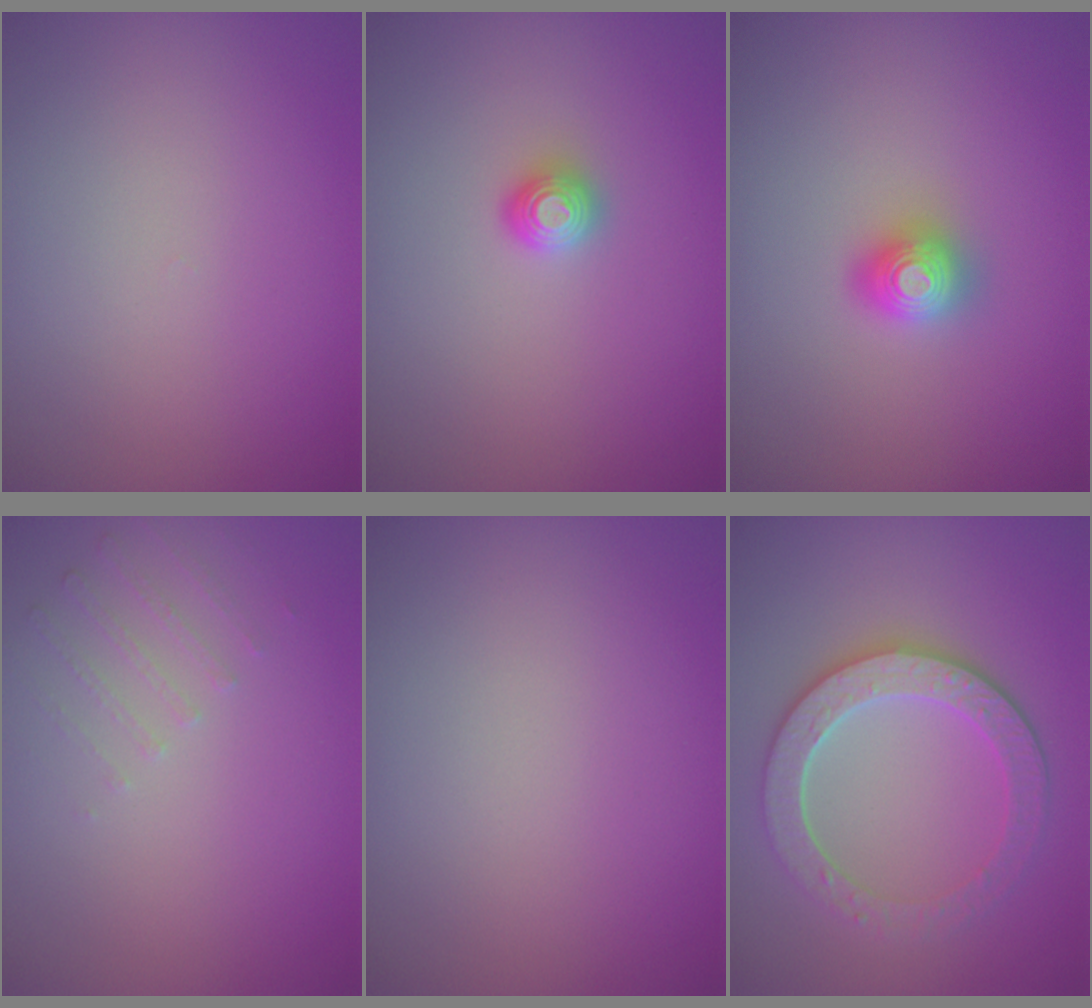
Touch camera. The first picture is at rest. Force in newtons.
{"total": 1.2, "press": 1.2, "slide": 0.2}
{"total": 2.0, "press": 2.0, "slide": 0.1}
{"total": 1.1, "press": 0.7, "slide": 0.8}
{"total": 0.0}
{"total": 4.5, "press": 4.0, "slide": 2.1}